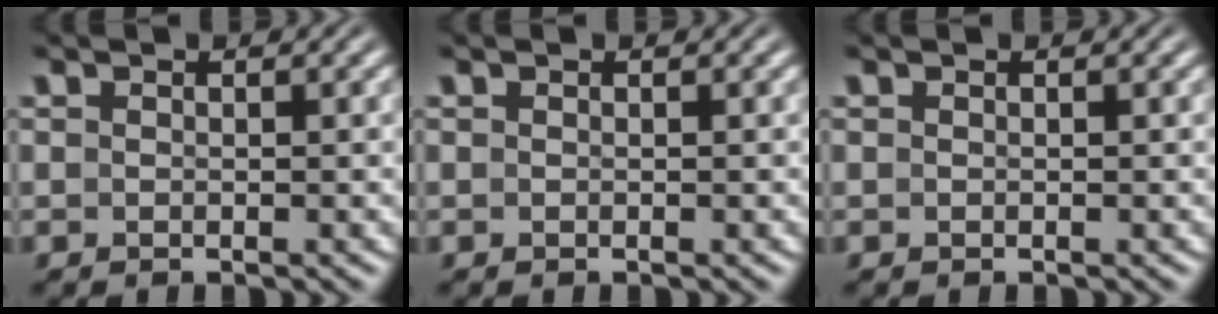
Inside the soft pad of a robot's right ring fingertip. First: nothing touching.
{"total": 0.0}
{"total": 0.0}